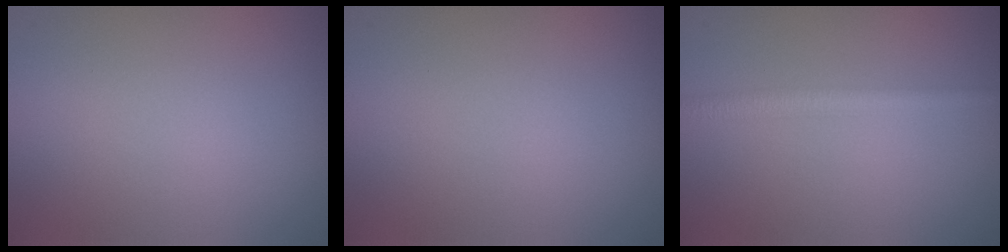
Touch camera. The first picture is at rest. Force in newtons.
{"total": 0.0}
{"total": 2.2, "press": 2.2, "slide": 0.1}